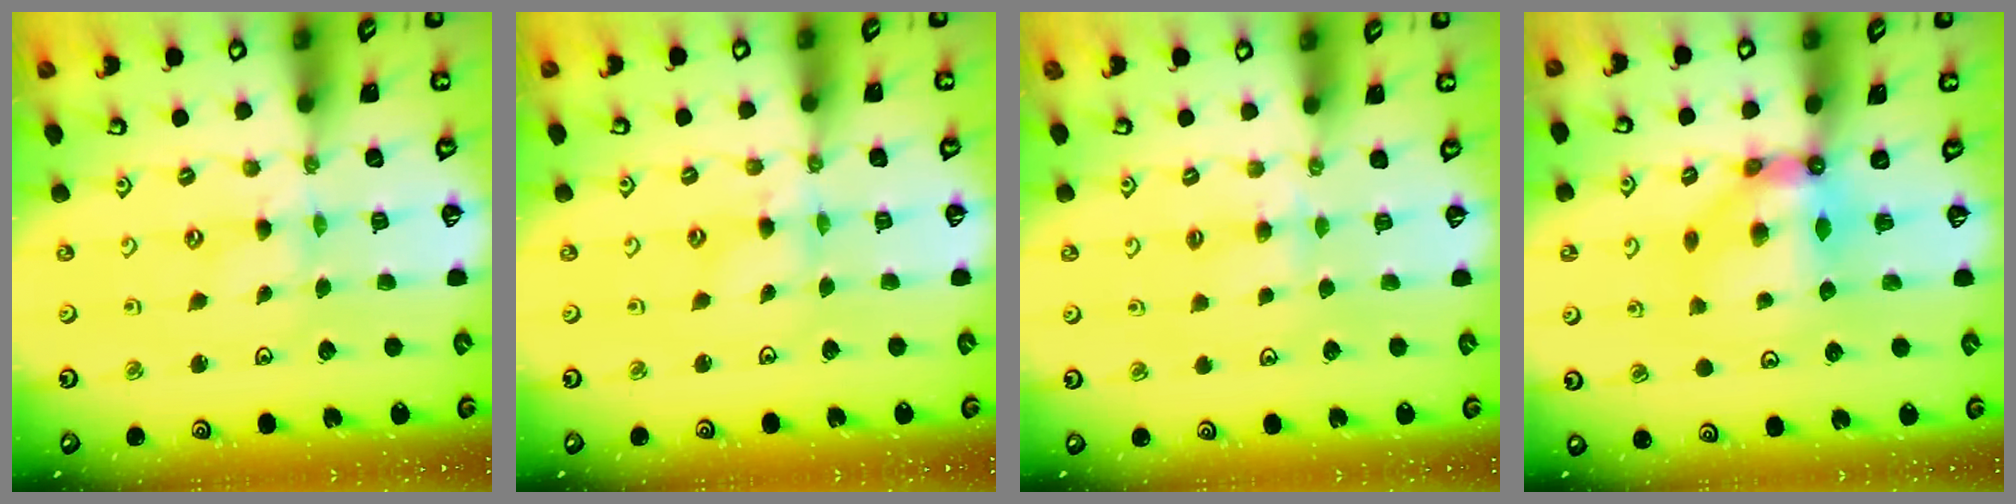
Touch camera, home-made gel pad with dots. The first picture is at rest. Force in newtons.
{"total": 4.4, "press": 4.4, "slide": 0.4}
{"total": 4.3, "press": 4.3, "slide": 0.7}
{"total": 7.5, "press": 7.5, "slide": 0.9}